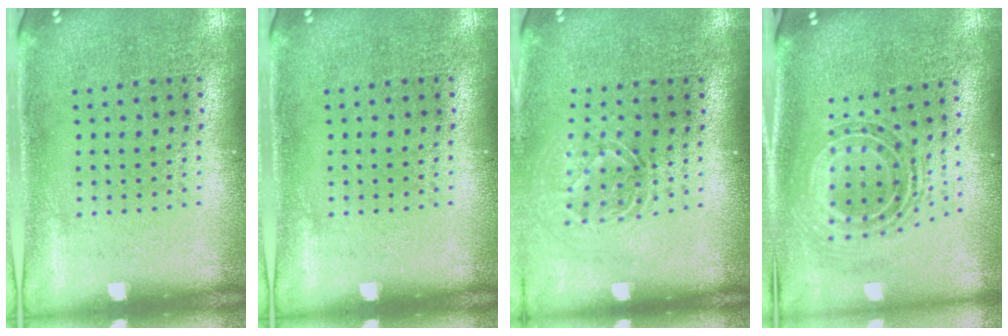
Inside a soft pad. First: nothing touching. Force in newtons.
{"total": 0.0}
{"total": 1.7, "press": 1.2, "slide": 1.1}
{"total": 1.0, "press": 0.9, "slide": 0.5}